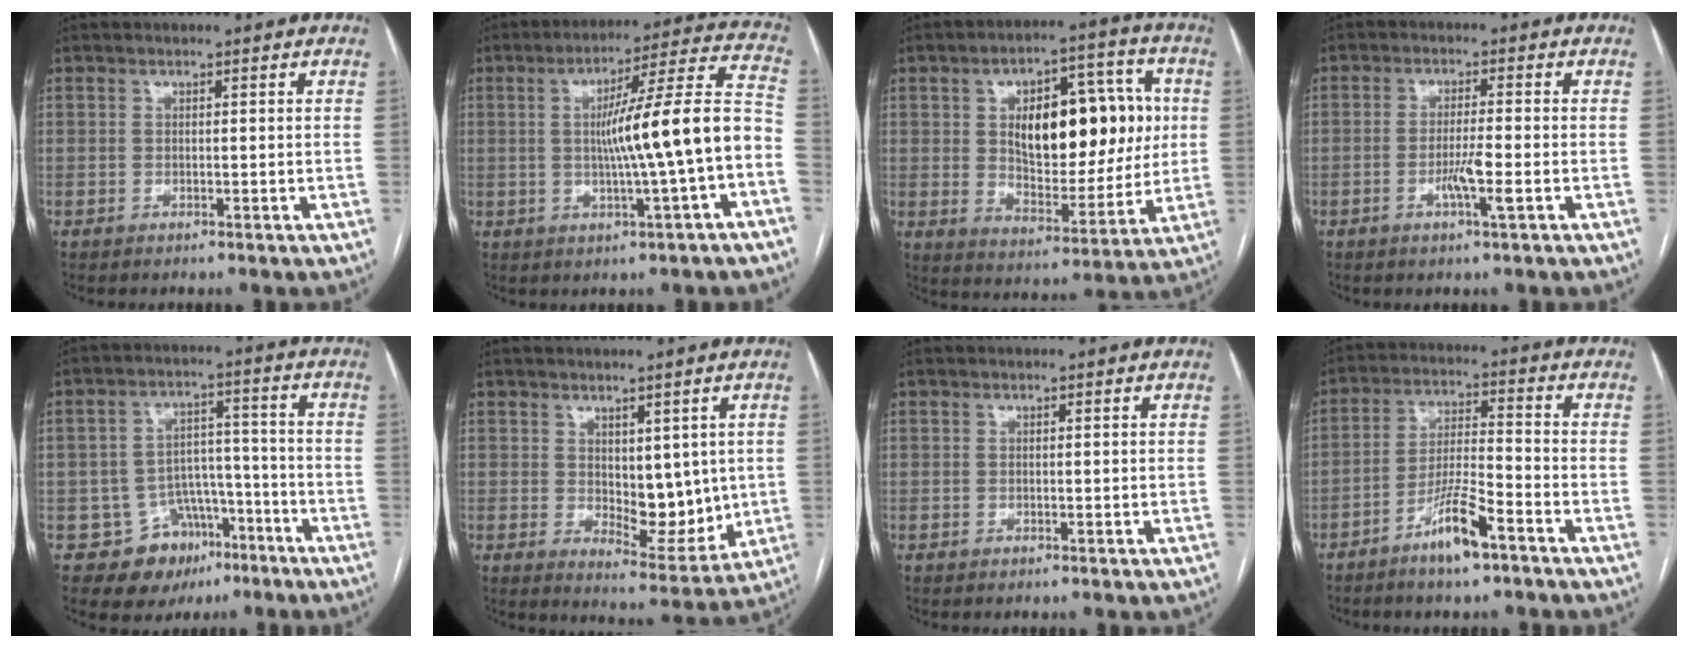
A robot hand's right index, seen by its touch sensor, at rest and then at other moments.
{"total": 14.5, "force": [-2.0, -0.3, 14.4], "torque": [-0.209, 0.022, -0.031]}
{"total": 18.2, "force": [3.0, 8.7, 15.7], "torque": [-0.239, 0.026, 0.054]}
{"total": 4.3, "force": [-1.4, -0.2, 4.0], "torque": [-0.077, -0.007, -0.026]}
{"total": 9.7, "force": [-5.3, 7.8, 2.4], "torque": [-0.025, 0.040, -0.068]}
{"total": 8.3, "force": [0.9, 4.2, 7.1], "torque": [-0.092, -0.011, 0.032]}
{"total": 0.0}
{"total": 8.0, "force": [-5.2, 0.9, 6.1], "torque": [-0.120, -0.002, -0.095]}